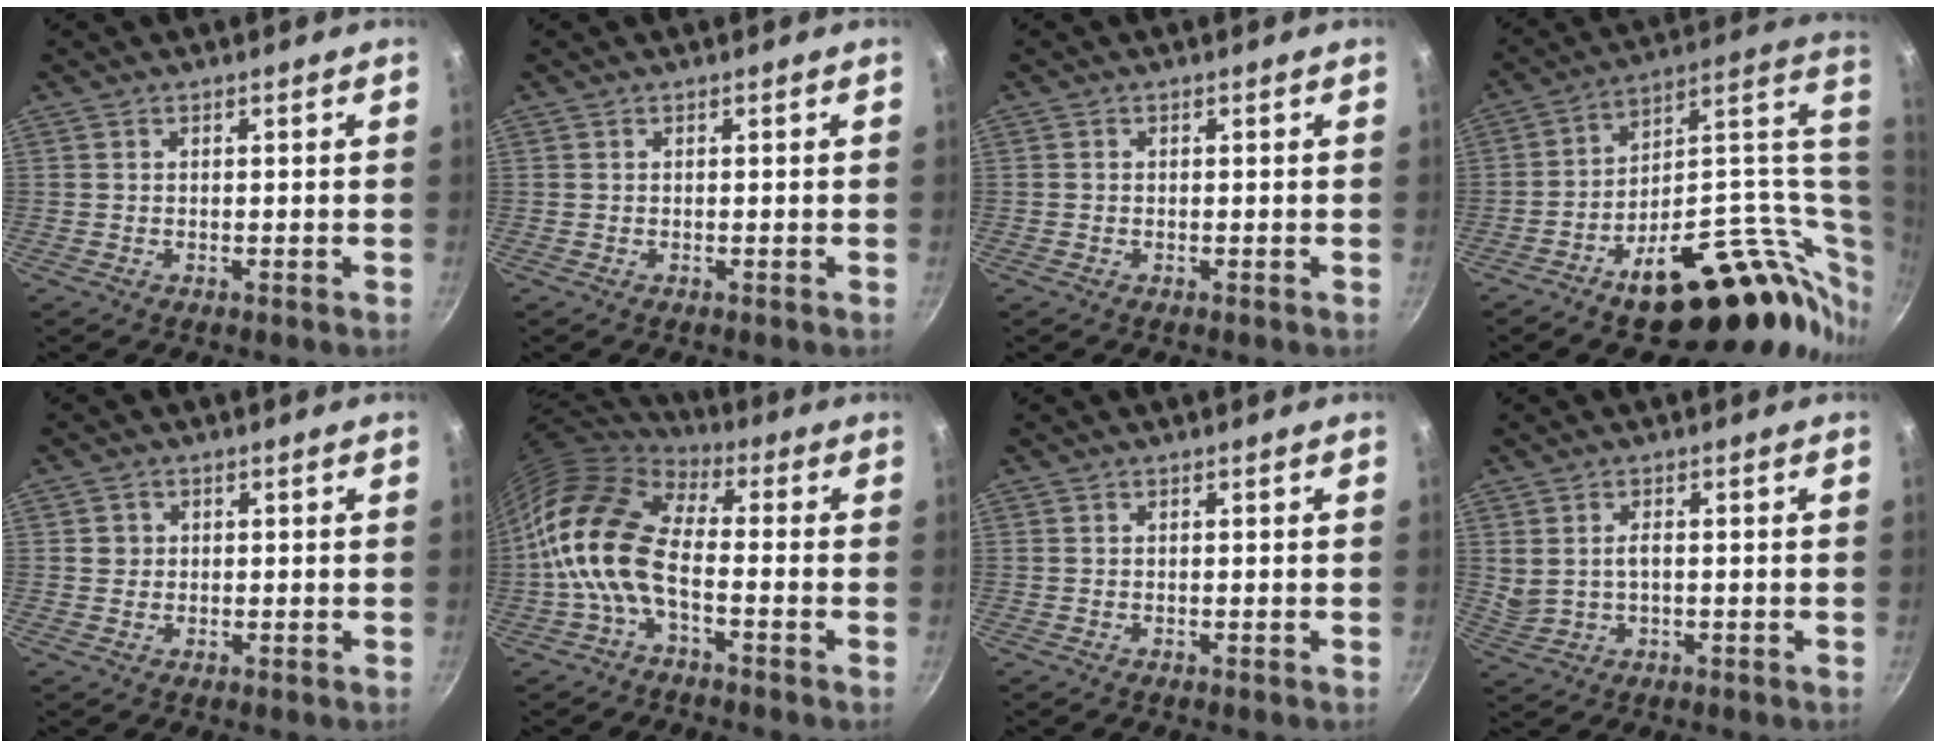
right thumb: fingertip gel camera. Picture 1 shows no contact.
{"total": 0.0}
{"total": 0.0}
{"total": 28.5, "force": [1.3, 15.5, 23.9], "torque": [-0.298, 0.017, 0.041]}
{"total": 2.0, "force": [0.2, 1.9, 0.5], "torque": [0.002, 0.006, 0.002]}
{"total": 13.3, "force": [-2.8, 7.0, 11.0], "torque": [-0.195, 0.029, -0.070]}
{"total": 0.0}
{"total": 4.1, "force": [0.3, 2.5, 3.2], "torque": [-0.056, 0.001, 0.017]}